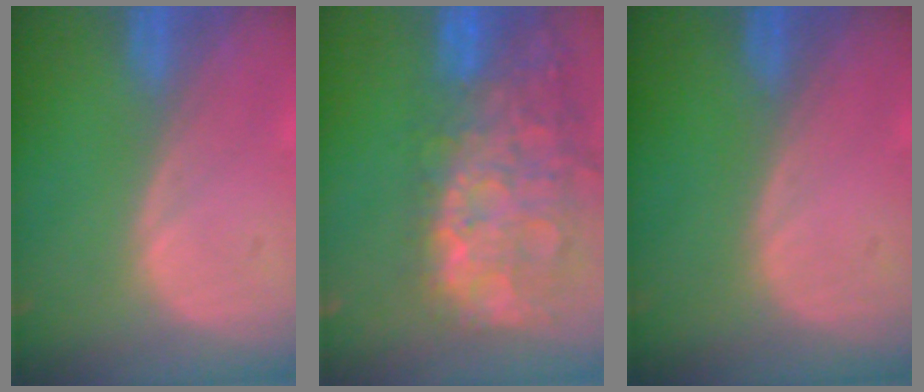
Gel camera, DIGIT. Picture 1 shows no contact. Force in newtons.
{"total": 14.7, "press": 11.9, "slide": 8.5}
{"total": 0.0}